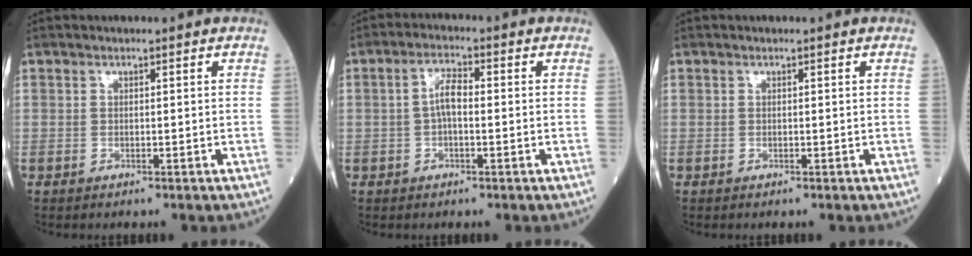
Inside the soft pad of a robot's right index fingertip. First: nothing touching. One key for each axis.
{"total": 3.7, "fx": -0.2, "fy": 1.3, "fz": 3.4, "tx": -0.069, "ty": 0.013, "tz": -0.005}
{"total": 0.0}